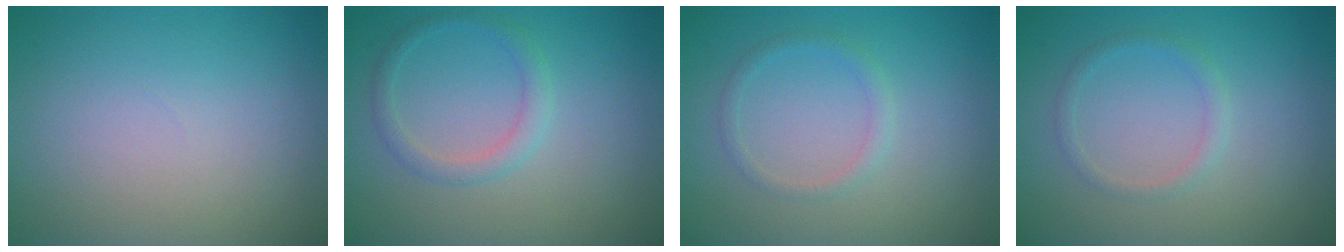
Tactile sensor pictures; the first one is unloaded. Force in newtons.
{"total": 1.9, "press": 1.9, "slide": 0.1}
{"total": 1.3, "press": 1.3, "slide": 0.1}
{"total": 1.3, "press": 1.3, "slide": 0.1}